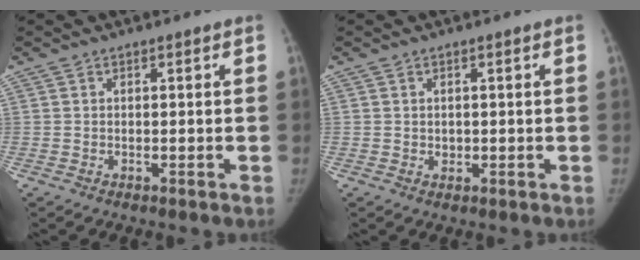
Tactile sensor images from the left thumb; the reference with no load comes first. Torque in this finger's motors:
{"motor_torque": [-0.33, -0.23, 0.10, 0.33, 0.00]}